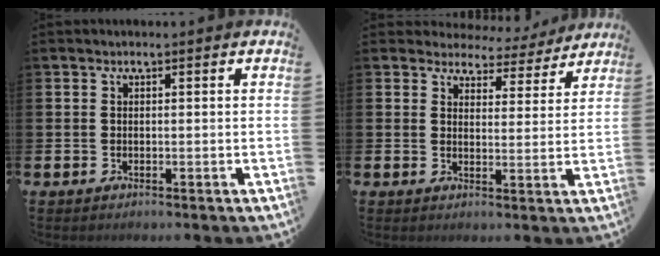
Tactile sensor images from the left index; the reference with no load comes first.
{"total": 4.0, "force": [3.7, 1.6, 0.3], "torque": [-0.016, -0.030, 0.059]}